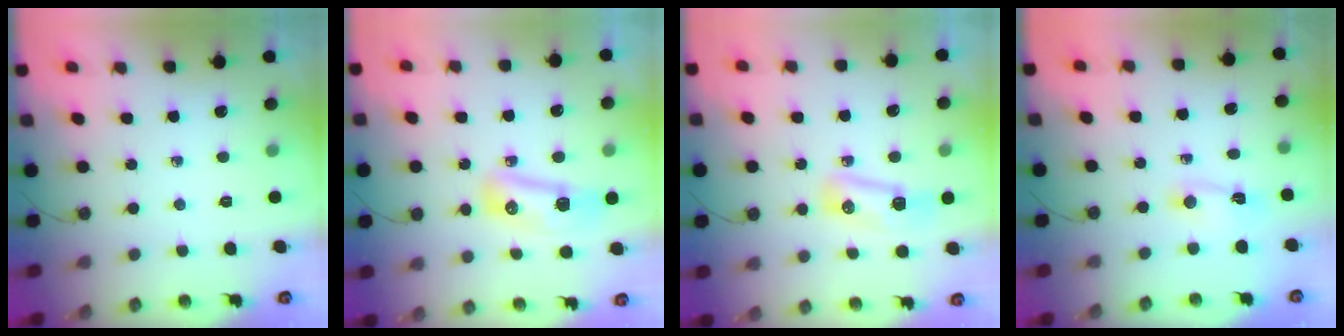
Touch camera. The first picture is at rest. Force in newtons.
{"total": 9.9, "press": 9.9, "slide": 0.9}
{"total": 8.3, "press": 8.2, "slide": 0.9}
{"total": 2.1, "press": 2.1, "slide": 0.3}